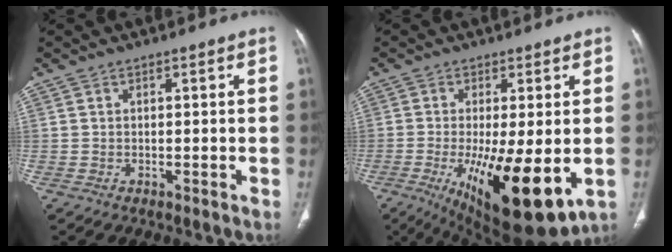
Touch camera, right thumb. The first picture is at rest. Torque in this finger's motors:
{"motor_torque": [3.38, 1.63, 2.14, -0.29, 0.55]}